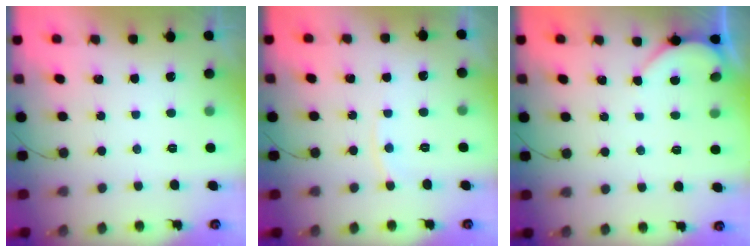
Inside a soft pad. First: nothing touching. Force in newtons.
{"total": 5.1, "press": 5.1, "slide": 0.3}
{"total": 3.0, "press": 3.0, "slide": 0.2}